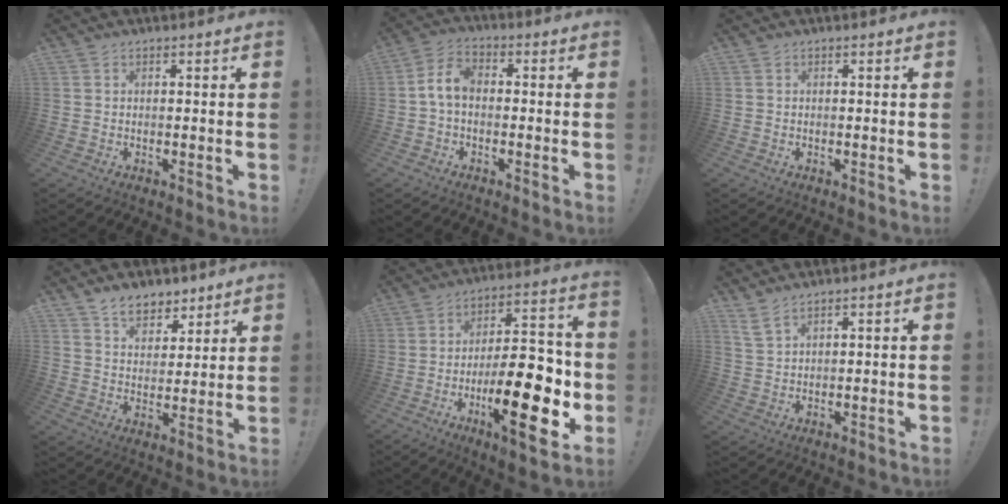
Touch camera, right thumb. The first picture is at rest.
{"total": 6.8, "force": [-0.7, 4.0, 5.5], "torque": [-0.108, 0.010, -0.008]}
{"total": 0.0}
{"total": 8.2, "force": [6.4, 4.6, 2.3], "torque": [-0.034, -0.045, 0.123]}
{"total": 23.8, "force": [-6.8, 8.5, 21.2], "torque": [-0.323, 0.035, -0.101]}
{"total": 4.0, "force": [3.1, 0.5, 2.5], "torque": [-0.054, -0.012, 0.059]}